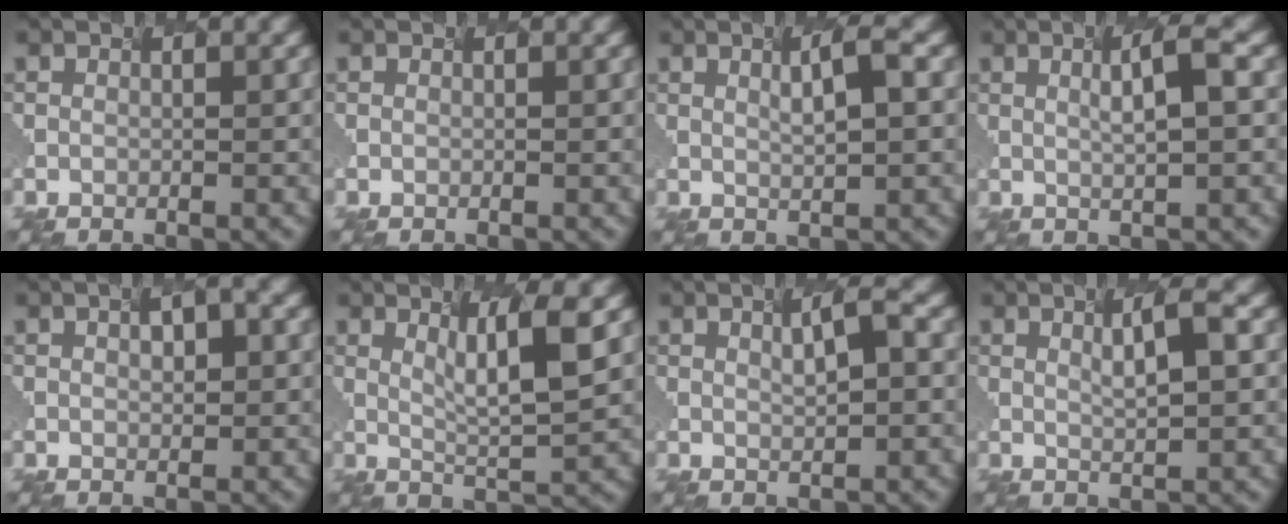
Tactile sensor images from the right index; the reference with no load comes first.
{"total": 0.0}
{"total": 1.5, "force": [0.3, -0.7, 1.4], "torque": [-0.046, -0.004, 0.030]}
{"total": 2.3, "force": [0.2, -0.5, 2.2], "torque": [-0.059, 0.001, 0.028]}
{"total": 1.2, "force": [0.3, -0.3, 1.1], "torque": [-0.032, 0.002, 0.031]}
{"total": 3.2, "force": [1.1, -0.7, 2.9], "torque": [-0.086, -0.019, 0.050]}
{"total": 1.2, "force": [0.3, -0.5, 1.1], "torque": [-0.041, -0.002, 0.029]}
{"total": 1.9, "force": [0.4, -0.7, 1.7], "torque": [-0.054, -0.006, 0.035]}